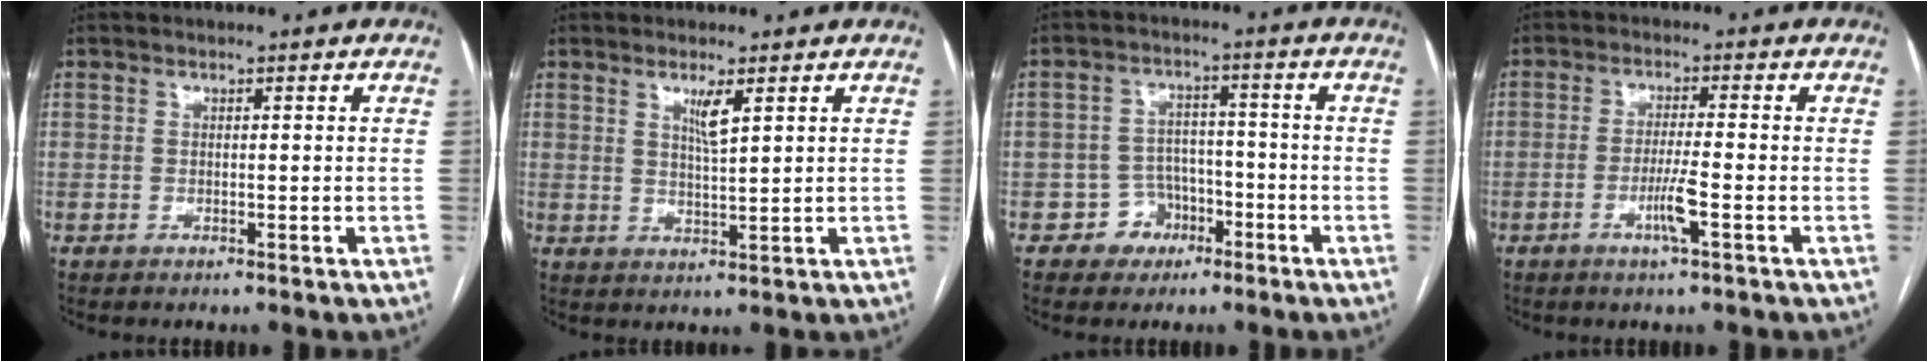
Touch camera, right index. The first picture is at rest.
{"total": 3.1, "force": [1.6, 0.1, 2.7], "torque": [-0.052, -0.007, 0.032]}
{"total": 5.0, "force": [-2.6, 4.2, 0.7], "torque": [0.000, 0.018, -0.037]}
{"total": 4.4, "force": [-1.8, -0.5, 4.0], "torque": [-0.078, -0.008, -0.036]}